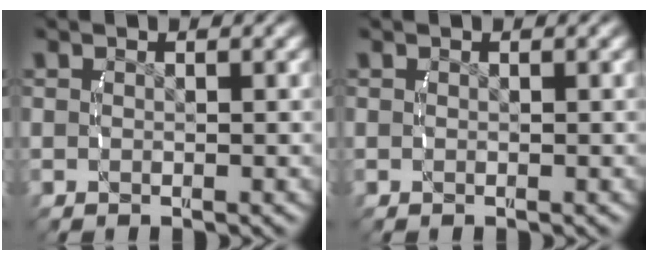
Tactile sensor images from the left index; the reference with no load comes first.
{"total": 0.0}